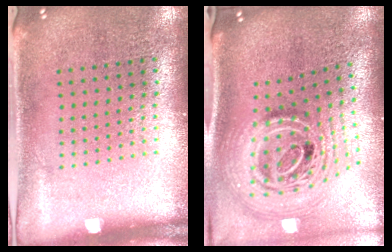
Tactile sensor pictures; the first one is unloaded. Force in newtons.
{"total": 2.9, "press": 2.0, "slide": 2.2}